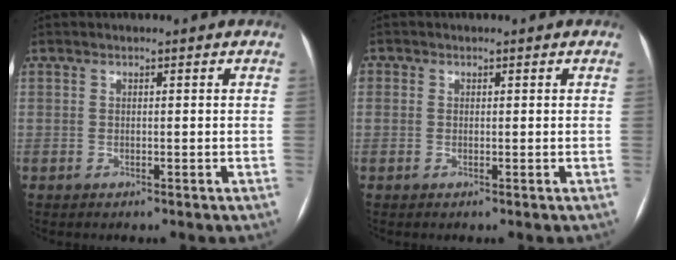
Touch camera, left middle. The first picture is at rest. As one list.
[{"total": 0.9, "force": [0.1, 0.9, 0.3], "torque": [-0.001, 0.001, -0.001]}]